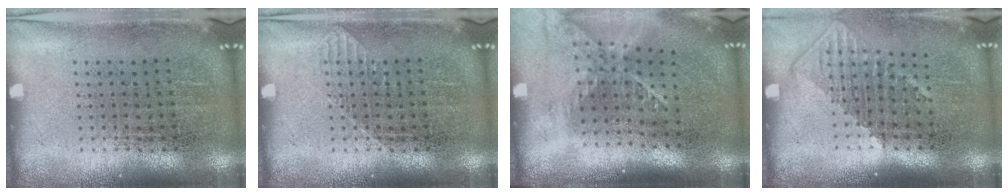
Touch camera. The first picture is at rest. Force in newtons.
{"total": 0.7, "press": 0.6, "slide": 0.2}
{"total": 1.8, "press": 1.3, "slide": 1.2}
{"total": 1.4, "press": 1.1, "slide": 0.9}